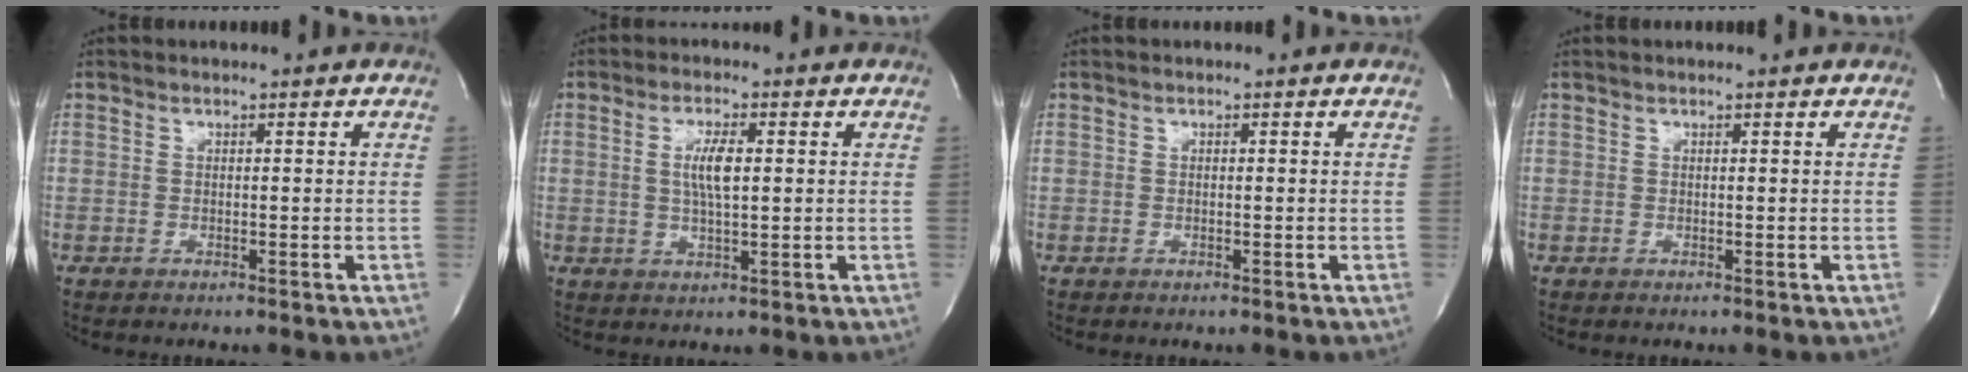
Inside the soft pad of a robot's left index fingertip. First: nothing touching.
{"total": 4.5, "force": [0.6, 0.8, 4.4], "torque": [-0.090, -0.001, 0.011]}
{"total": 0.0}
{"total": 1.1, "force": [1.0, 0.1, 0.5], "torque": [-0.009, 0.013, 0.013]}